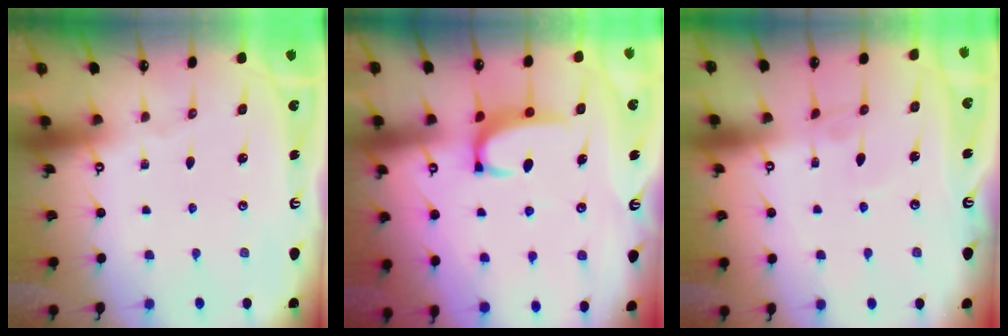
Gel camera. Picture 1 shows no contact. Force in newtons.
{"total": 2.9, "press": 2.9, "slide": 0.4}
{"total": 2.0, "press": 2.0, "slide": 0.2}